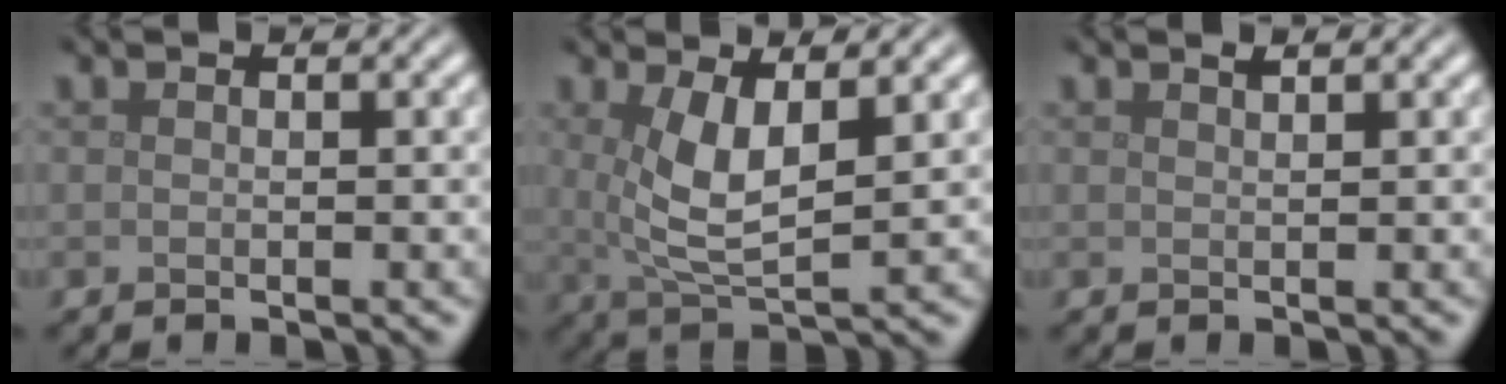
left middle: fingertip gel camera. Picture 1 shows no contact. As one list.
[{"total": 4.7, "force": [1.2, 1.5, 4.3], "torque": [-0.087, -0.007, 0.029]}, {"total": 0.7, "force": [0.6, 0.1, 0.4], "torque": [-0.004, 0.001, 0.012]}]